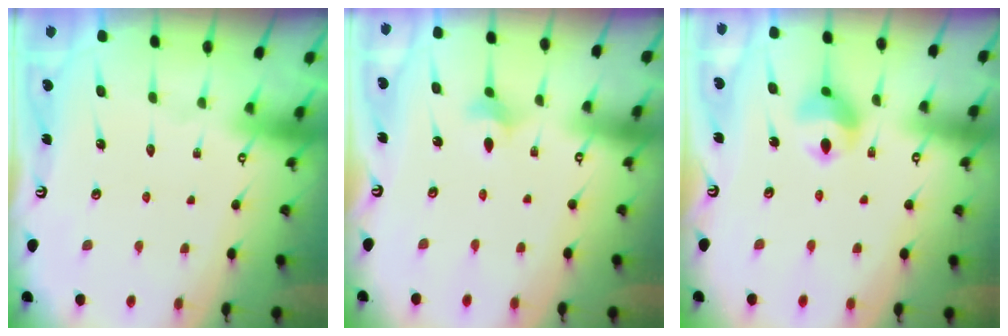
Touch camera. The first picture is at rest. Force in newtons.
{"total": 3.3, "press": 3.2, "slide": 0.8}
{"total": 10.1, "press": 10.0, "slide": 1.3}